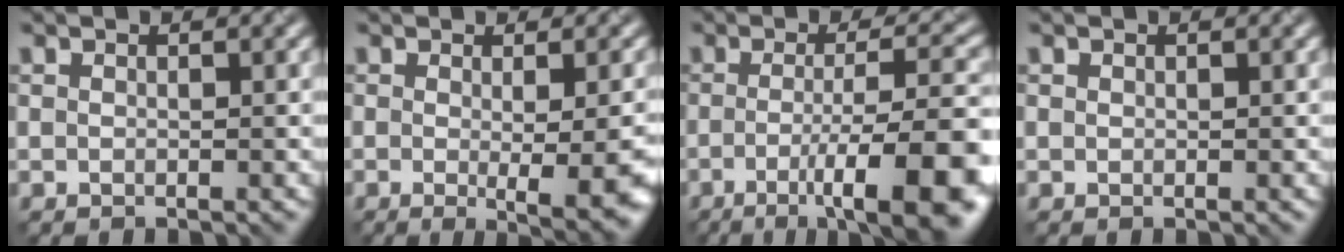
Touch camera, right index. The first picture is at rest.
{"total": 5.9, "force": [-1.2, 1.1, 5.7], "torque": [-0.067, -0.015, -0.012]}
{"total": 11.4, "force": [-3.6, 2.7, 10.5], "torque": [-0.125, -0.005, -0.050]}
{"total": 0.0}